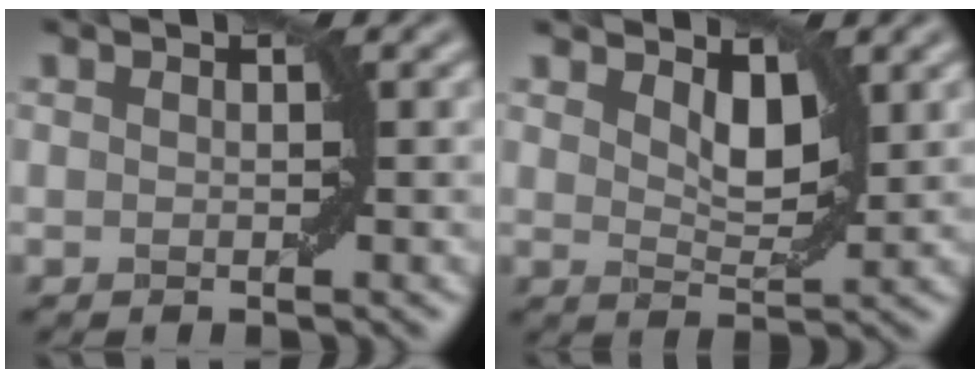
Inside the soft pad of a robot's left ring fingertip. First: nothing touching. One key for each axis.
{"total": 2.7, "fx": 1.4, "fy": 1.3, "fz": 2.0, "tx": -0.037, "ty": -0.007, "tz": 0.024}